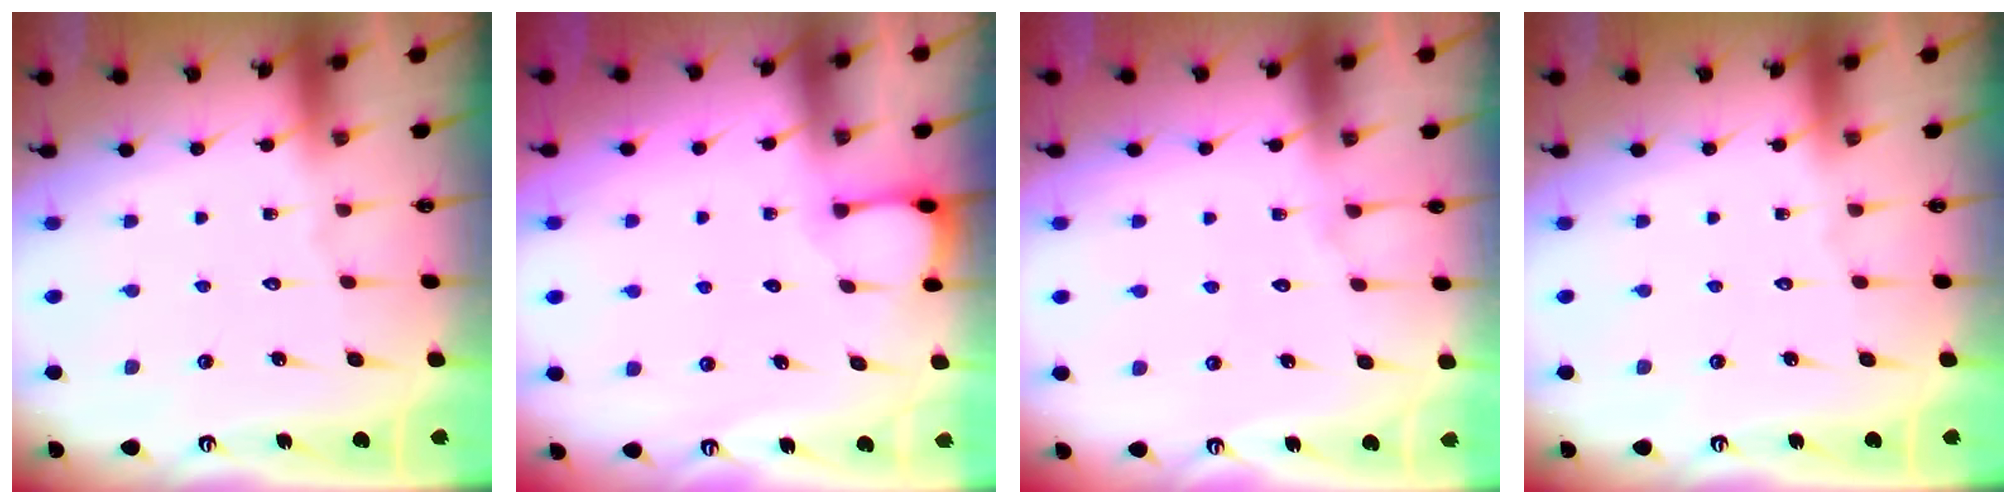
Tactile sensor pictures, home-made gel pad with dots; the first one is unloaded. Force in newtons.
{"total": 1.9, "press": 1.9, "slide": 0.2}
{"total": 2.9, "press": 2.9, "slide": 0.2}
{"total": 0.0}